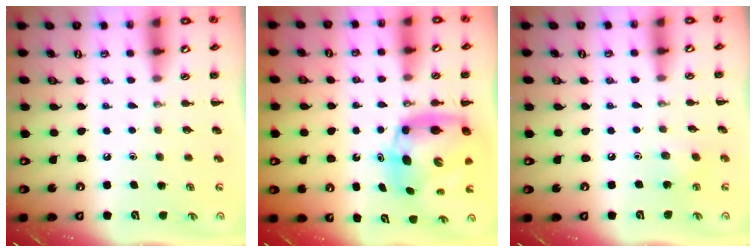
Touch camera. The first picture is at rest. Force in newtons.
{"total": 9.1, "press": 8.8, "slide": 2.5}
{"total": 4.3, "press": 4.2, "slide": 1.2}